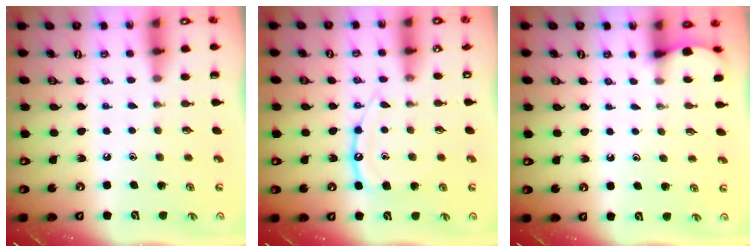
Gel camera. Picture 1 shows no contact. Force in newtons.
{"total": 11.4, "press": 11.3, "slide": 1.1}
{"total": 1.9, "press": 1.9, "slide": 0.2}